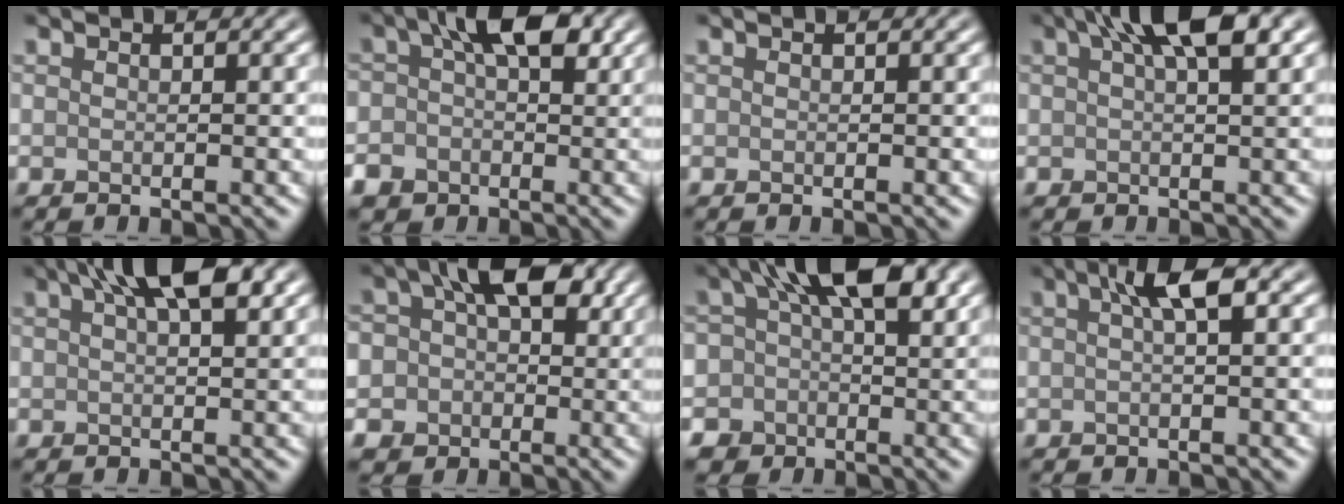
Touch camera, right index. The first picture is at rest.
{"total": 6.7, "force": [0.0, 5.0, 4.4], "torque": [-0.070, 0.004, -0.011]}
{"total": 0.0}
{"total": 5.3, "force": [2.5, 1.6, 4.4], "torque": [-0.063, 0.014, 0.031]}
{"total": 5.7, "force": [3.0, 1.7, 4.6], "torque": [-0.063, 0.015, 0.042]}
{"total": 9.2, "force": [0.9, 7.6, 5.1], "torque": [-0.053, 0.012, -0.014]}
{"total": 8.3, "force": [0.5, 5.8, 5.8], "torque": [-0.081, 0.008, -0.006]}
{"total": 3.3, "force": [1.0, 0.6, 3.1], "torque": [-0.047, 0.015, 0.013]}